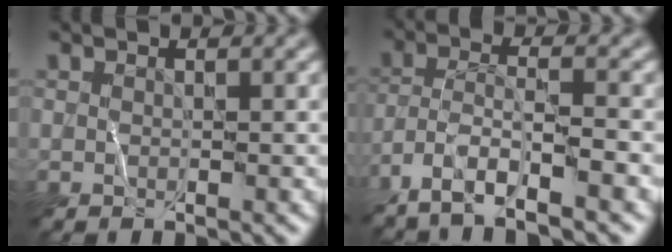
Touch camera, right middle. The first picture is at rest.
{"total": 7.8, "force": [-5.4, 1.8, 5.4], "torque": [-0.095, 0.002, -0.102]}